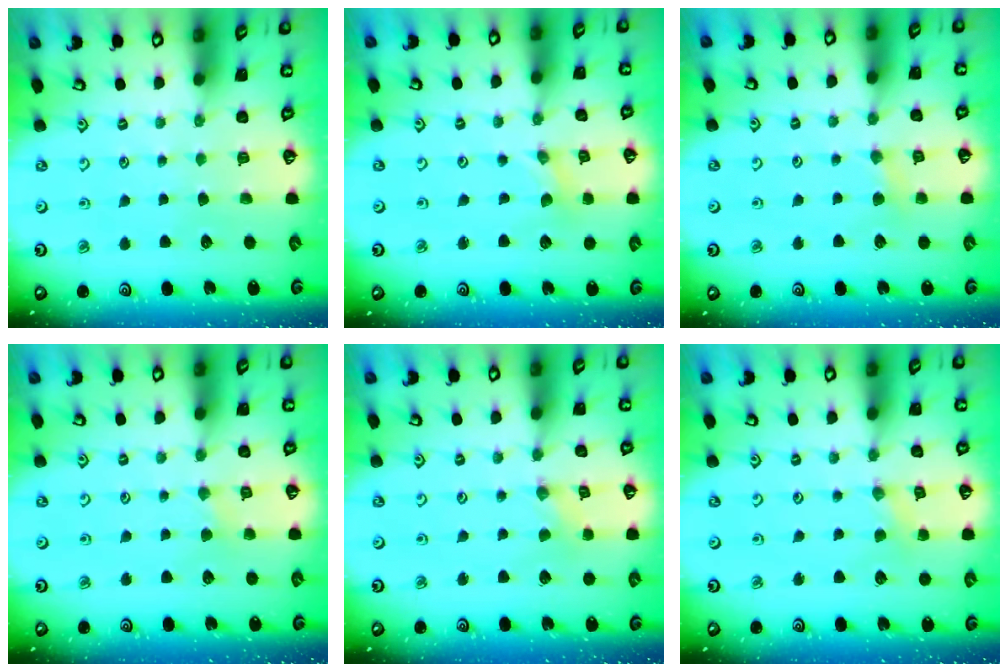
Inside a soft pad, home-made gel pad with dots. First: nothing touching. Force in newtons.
{"total": 0.0}
{"total": 3.7, "press": 3.6, "slide": 0.6}
{"total": 1.6, "press": 1.6, "slide": 0.3}
{"total": 0.9, "press": 0.9, "slide": 0.2}
{"total": 2.4, "press": 2.3, "slide": 0.5}